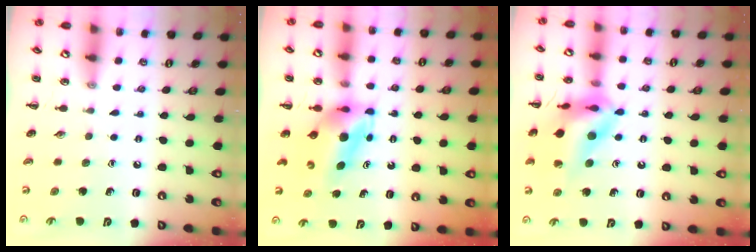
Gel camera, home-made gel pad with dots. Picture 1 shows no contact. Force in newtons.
{"total": 5.6, "press": 5.4, "slide": 1.3}
{"total": 16.1, "press": 15.8, "slide": 3.1}